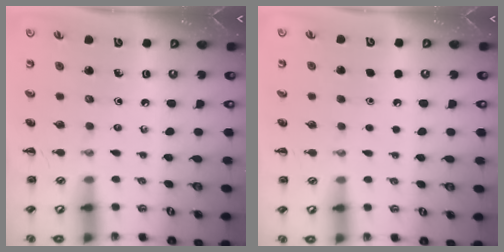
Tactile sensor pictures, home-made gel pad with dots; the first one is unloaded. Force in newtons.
{"total": 1.8, "press": 1.8, "slide": 0.1}